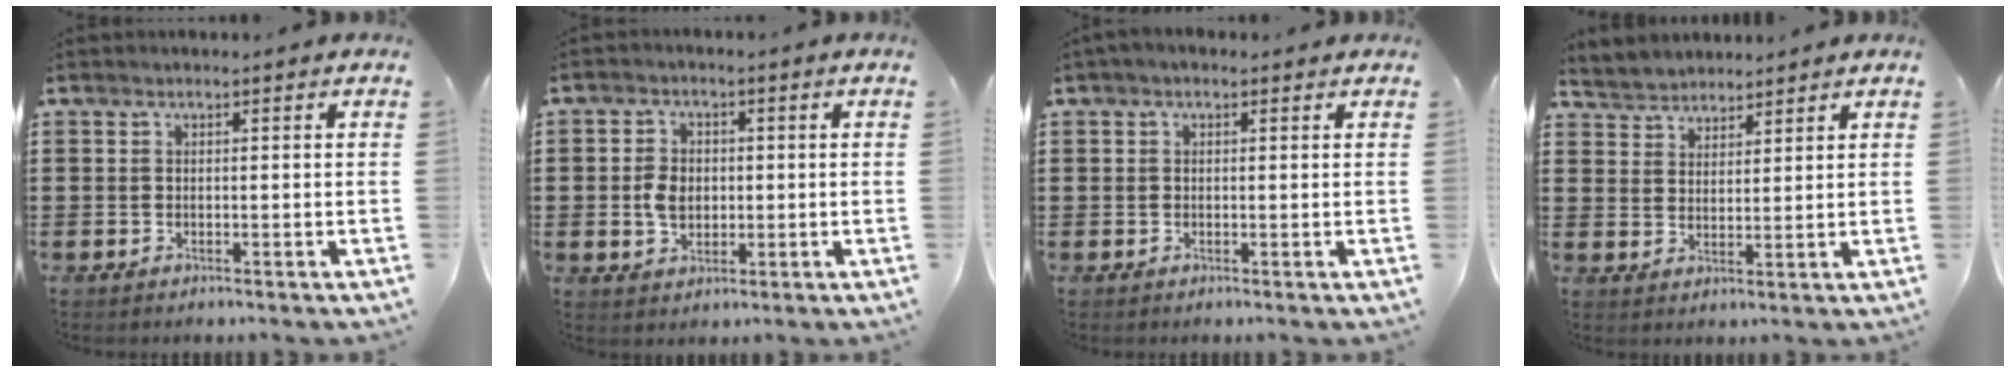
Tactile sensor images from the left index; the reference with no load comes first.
{"total": 4.4, "force": [-0.2, 3.2, 3.0], "torque": [-0.070, 0.007, -0.008]}
{"total": 1.0, "force": [0.1, 0.6, 0.7], "torque": [-0.014, 0.007, 0.001]}
{"total": 3.3, "force": [3.1, 1.0, -0.7], "torque": [-0.003, -0.005, 0.058]}